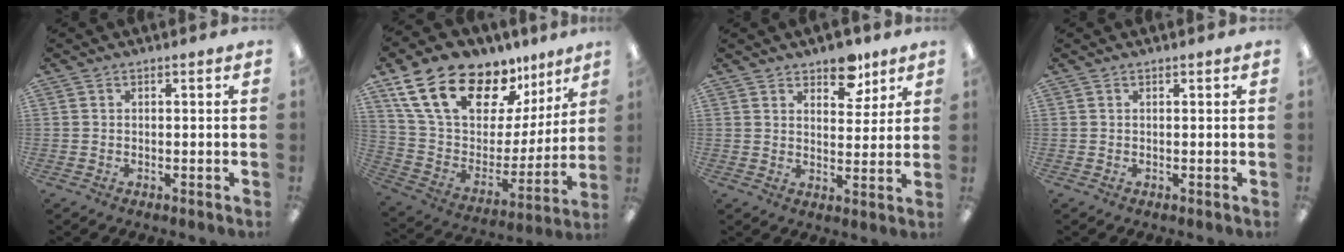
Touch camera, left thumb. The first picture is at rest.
{"total": 22.1, "force": [15.3, 11.2, 11.4], "torque": [-0.207, -0.094, 0.281]}
{"total": 7.8, "force": [5.8, 4.1, 3.2], "torque": [-0.024, -0.032, 0.099]}
{"total": 0.0}